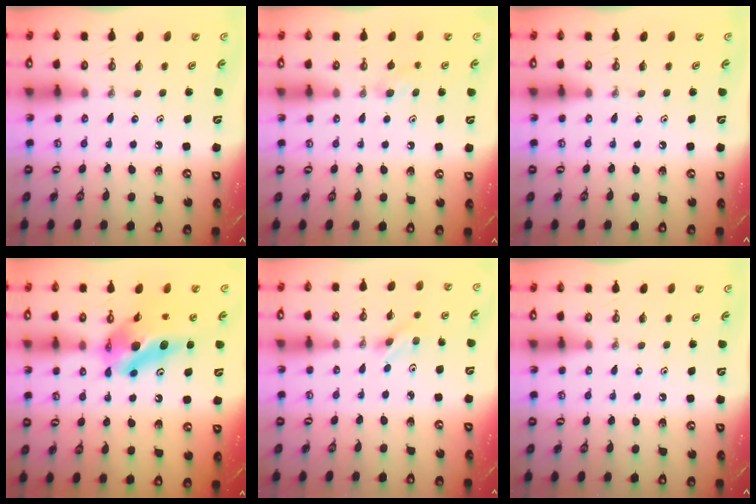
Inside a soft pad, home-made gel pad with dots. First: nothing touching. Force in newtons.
{"total": 4.6, "press": 4.2, "slide": 1.8}
{"total": 0.0}
{"total": 14.7, "press": 13.0, "slide": 6.8}
{"total": 2.2, "press": 2.1, "slide": 0.6}
{"total": 0.0}